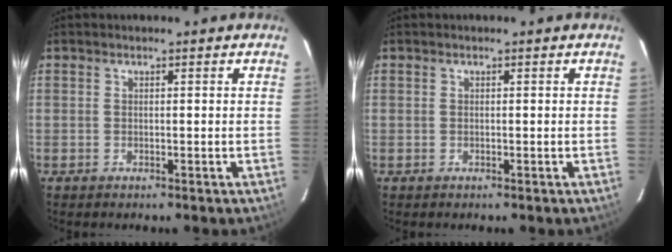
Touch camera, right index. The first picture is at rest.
{"total": 0.0}